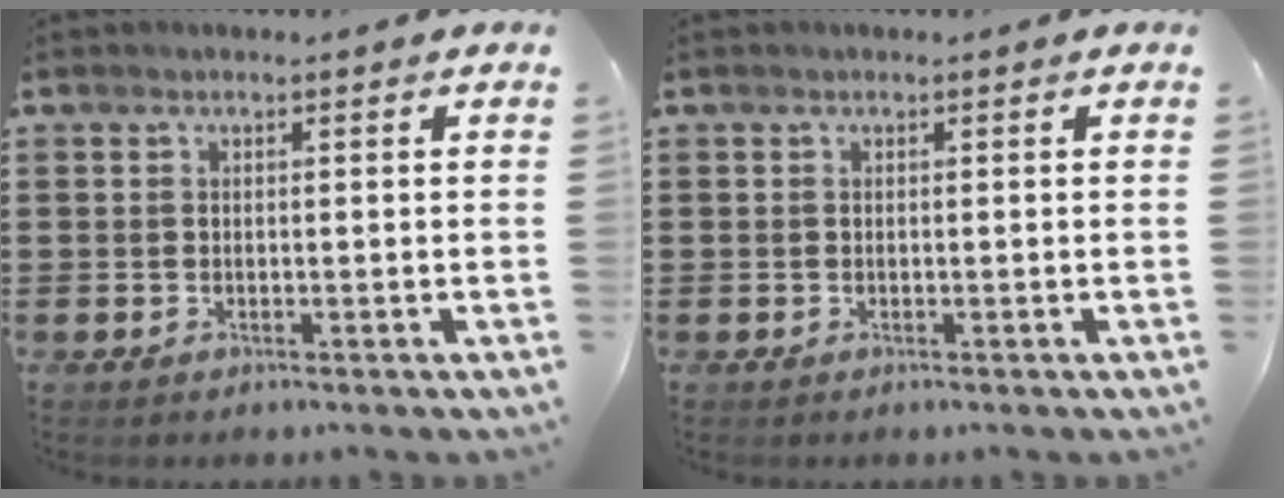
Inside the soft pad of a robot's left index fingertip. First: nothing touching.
{"total": 0.0}